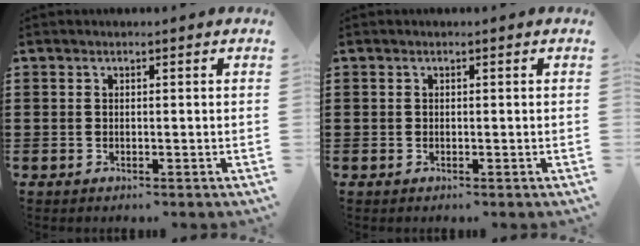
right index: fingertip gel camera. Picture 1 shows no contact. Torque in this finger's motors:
{"motor_torque": [-0.17, 0.25, 0.01, -0.01]}